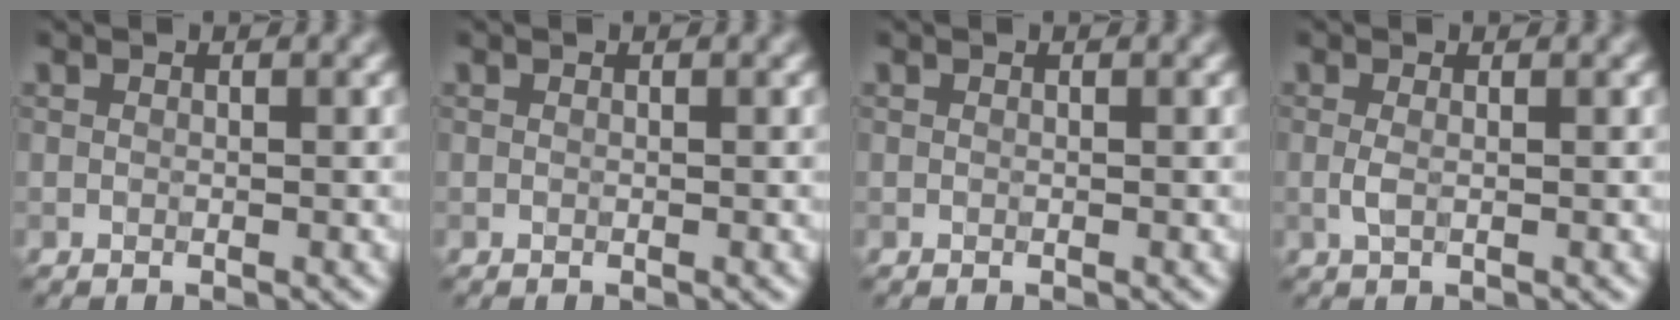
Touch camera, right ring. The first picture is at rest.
{"total": 0.0}
{"total": 0.0}
{"total": 1.1, "force": [0.0, 0.3, 1.0], "torque": [-0.023, -0.001, -0.001]}